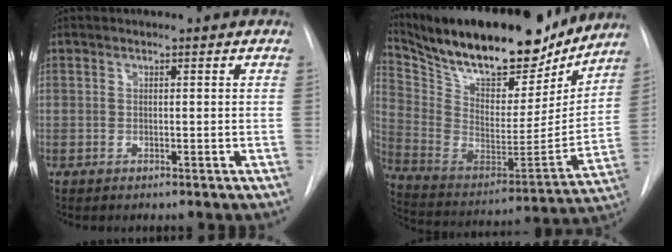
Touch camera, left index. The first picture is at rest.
{"total": 27.0, "force": [22.4, 7.9, 12.8], "torque": [-0.237, -0.010, 0.347]}